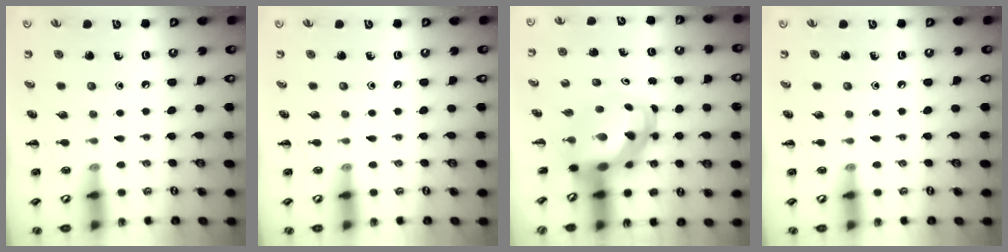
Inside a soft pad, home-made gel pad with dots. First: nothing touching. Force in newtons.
{"total": 0.0}
{"total": 6.2, "press": 6.0, "slide": 1.7}
{"total": 0.0}